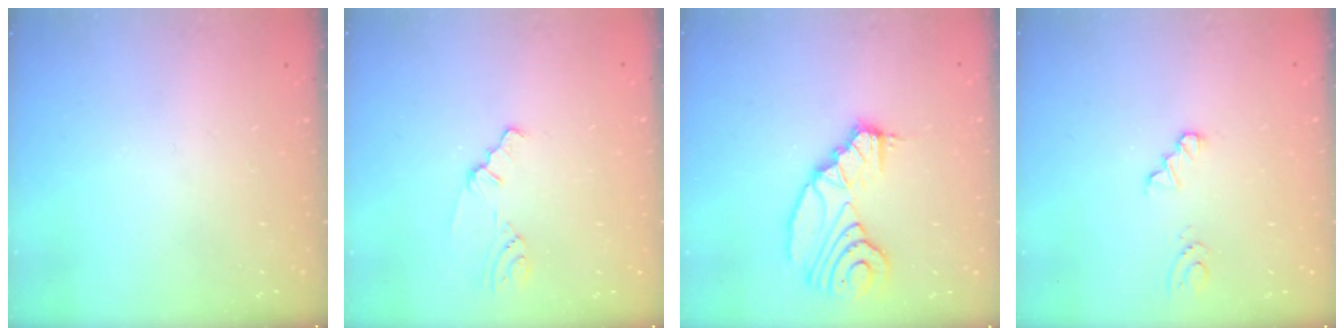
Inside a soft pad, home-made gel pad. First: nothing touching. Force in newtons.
{"total": 0.8, "press": 0.8, "slide": 0.1}
{"total": 13.6, "press": 12.8, "slide": 4.4}
{"total": 1.3, "press": 1.3, "slide": 0.2}